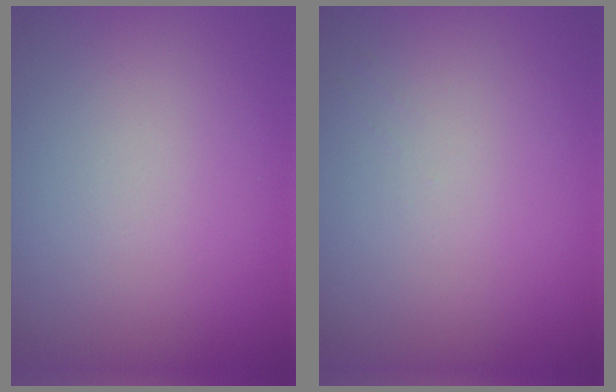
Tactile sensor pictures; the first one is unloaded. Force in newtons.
{"total": 0.6, "press": 0.5, "slide": 0.3}